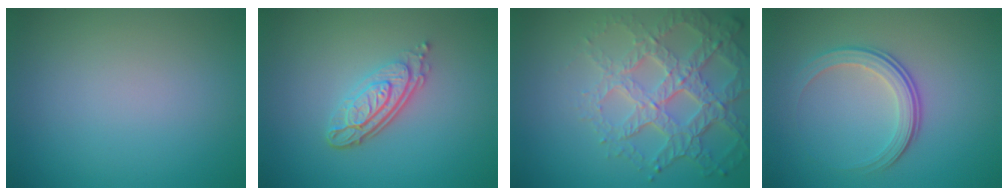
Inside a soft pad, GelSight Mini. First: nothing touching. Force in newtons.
{"total": 4.3, "press": 3.0, "slide": 3.1}
{"total": 6.8, "press": 5.0, "slide": 4.7}
{"total": 3.5, "press": 2.6, "slide": 2.3}